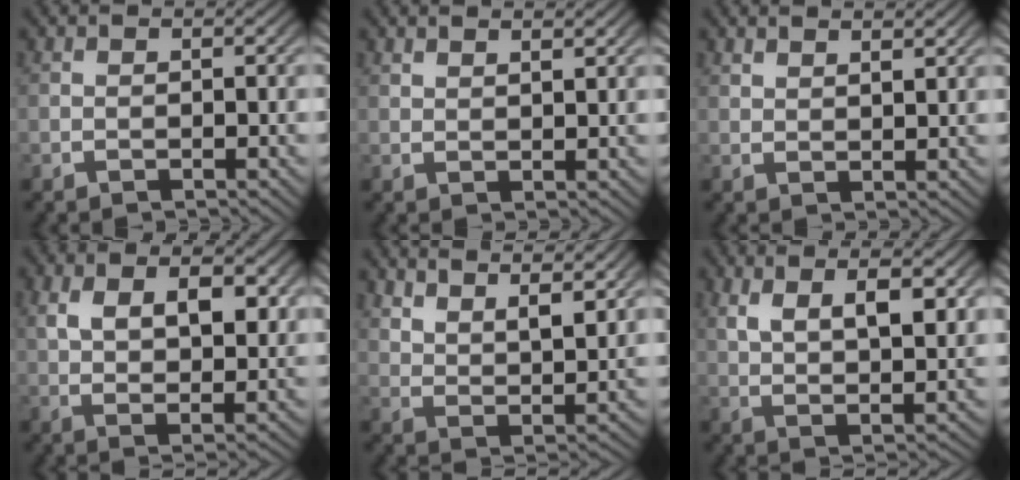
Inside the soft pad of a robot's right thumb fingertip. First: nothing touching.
{"total": 1.7, "force": [1.6, 0.0, 0.4], "torque": [-0.006, 0.000, 0.033]}
{"total": 2.0, "force": [1.9, 0.1, 0.5], "torque": [-0.008, -0.001, 0.040]}
{"total": 5.7, "force": [1.6, 2.8, 4.7], "torque": [-0.080, -0.005, 0.039]}
{"total": 5.8, "force": [4.5, 1.9, 3.0], "torque": [-0.050, -0.006, 0.085]}
{"total": 6.6, "force": [2.5, 2.8, 5.5], "torque": [-0.096, -0.003, 0.055]}